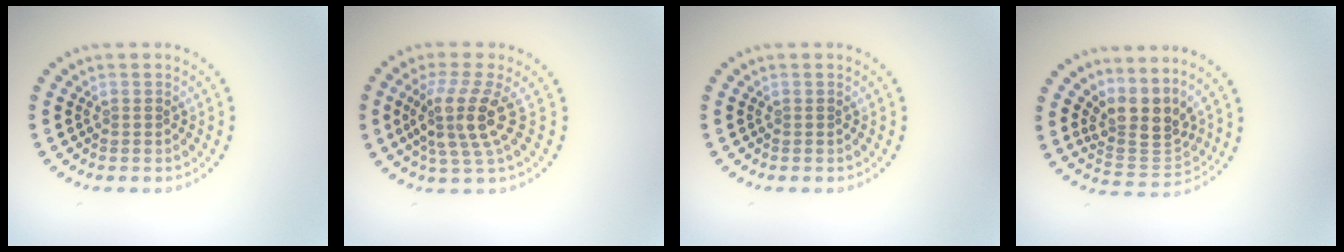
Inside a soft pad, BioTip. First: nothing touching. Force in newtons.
{"total": 4.0, "press": 3.0, "slide": 2.6}
{"total": 0.0}
{"total": 3.9, "press": 2.9, "slide": 2.6}